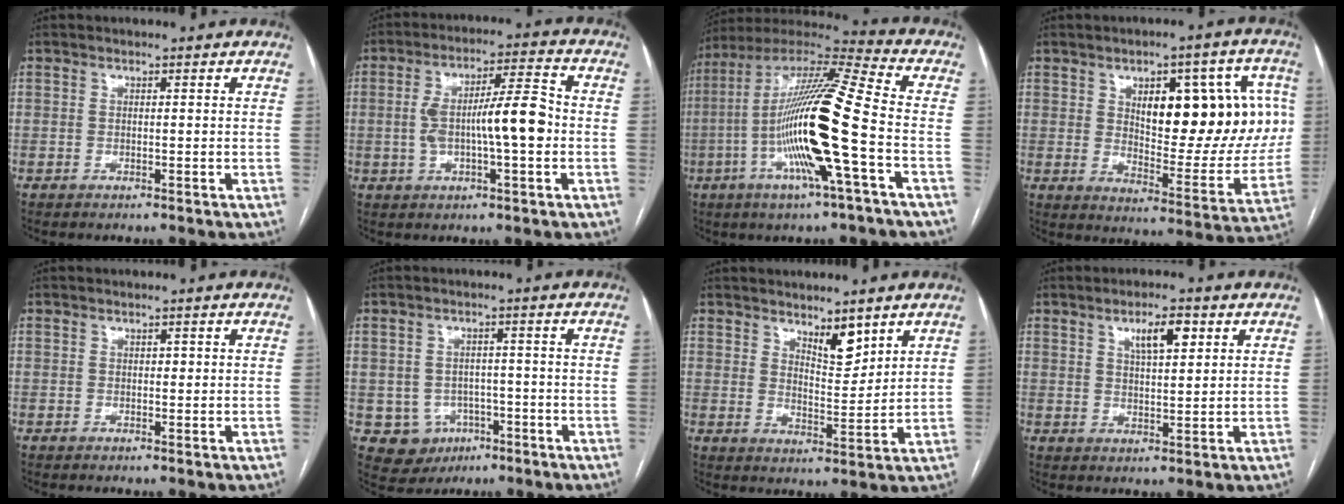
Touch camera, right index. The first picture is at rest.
{"total": 10.6, "force": [-1.0, 2.0, 10.4], "torque": [-0.184, 0.023, -0.017]}
{"total": 20.1, "force": [-4.5, 0.3, 19.6], "torque": [-0.384, -0.008, -0.095]}
{"total": 18.8, "force": [4.5, 7.3, 16.8], "torque": [-0.212, 0.015, 0.071]}
{"total": 0.5, "force": [0.1, 0.4, 0.3], "torque": [-0.002, 0.004, 0.001]}
{"total": 6.2, "force": [-2.3, 5.6, 1.2], "torque": [-0.019, 0.008, -0.022]}
{"total": 4.9, "force": [3.6, 1.6, 2.9], "torque": [-0.047, -0.013, 0.065]}
{"total": 5.2, "force": [2.6, 1.4, 4.3], "torque": [-0.074, 0.003, 0.045]}